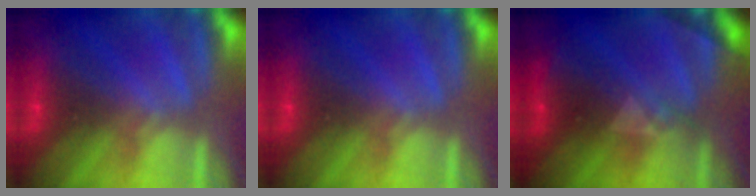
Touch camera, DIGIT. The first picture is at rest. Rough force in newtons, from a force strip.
{"total": 0.0}
{"total": 2.5}